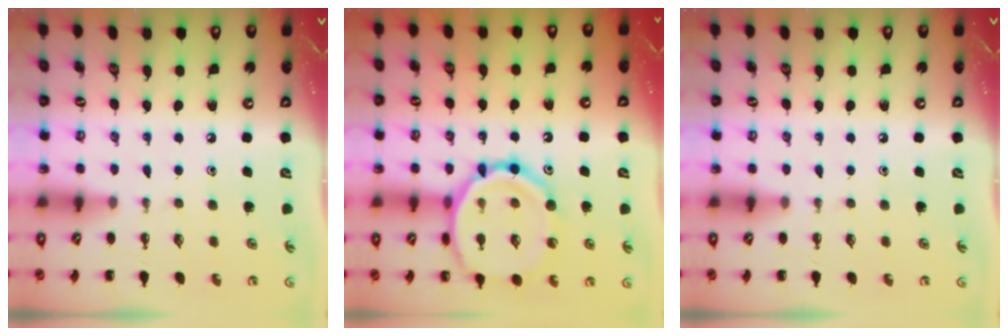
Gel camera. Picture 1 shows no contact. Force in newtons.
{"total": 19.4, "press": 19.2, "slide": 2.5}
{"total": 0.0}